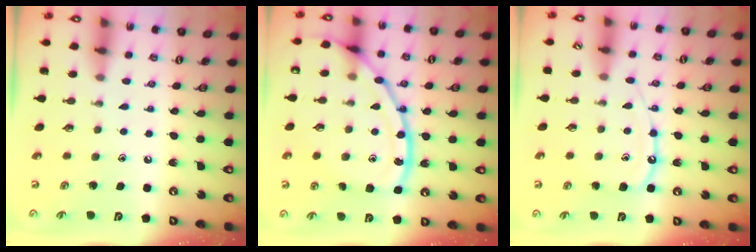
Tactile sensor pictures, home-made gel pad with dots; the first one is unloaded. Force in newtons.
{"total": 17.7, "press": 17.7, "slide": 1.1}
{"total": 10.9, "press": 10.9, "slide": 1.0}